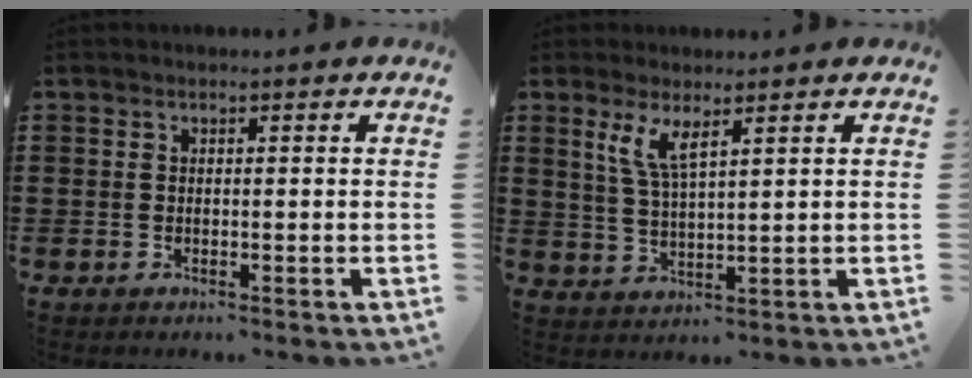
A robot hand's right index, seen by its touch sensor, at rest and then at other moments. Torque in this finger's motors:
{"motor_torque": [0.67, 0.53, 0.41, 0.14]}